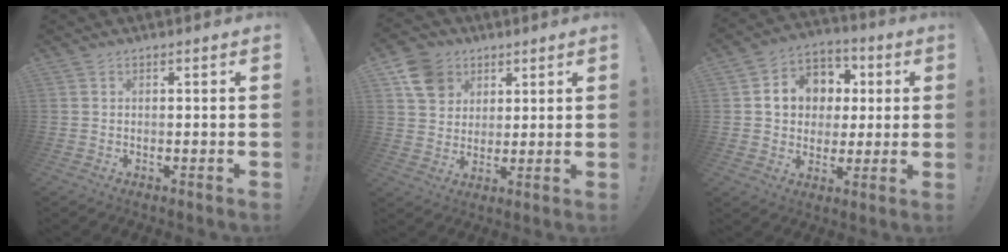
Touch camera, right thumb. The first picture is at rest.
{"total": 10.7, "force": [5.2, 8.7, 3.5], "torque": [-0.051, -0.022, 0.105]}
{"total": 12.2, "force": [2.2, 10.9, 5.0], "torque": [-0.069, -0.002, 0.052]}